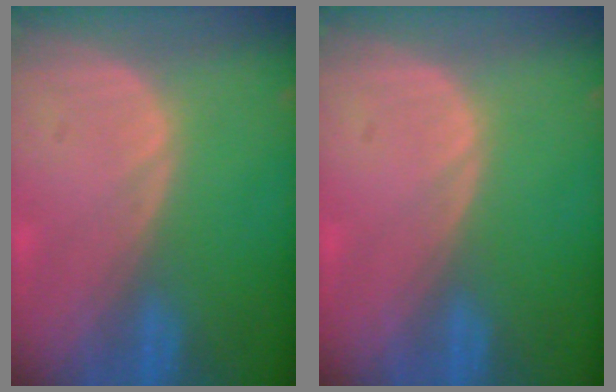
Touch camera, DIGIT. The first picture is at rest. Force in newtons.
{"total": 0.0}